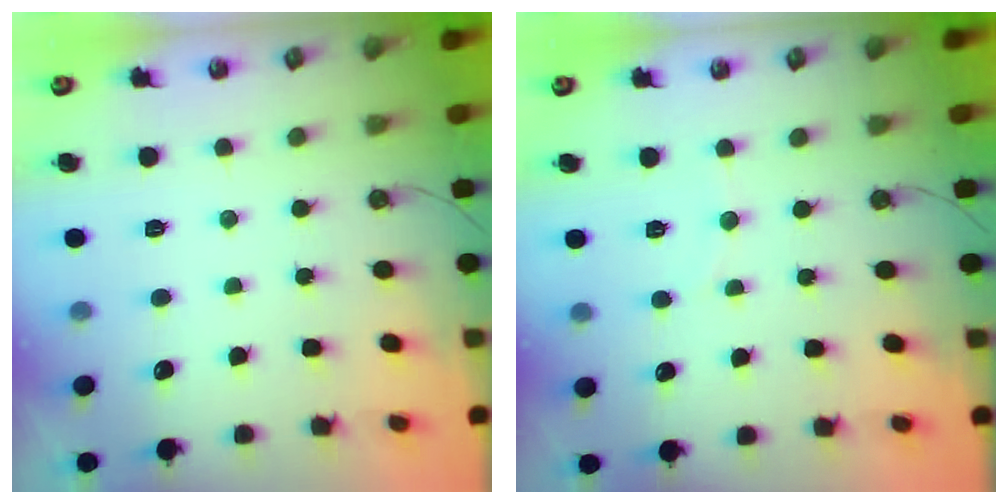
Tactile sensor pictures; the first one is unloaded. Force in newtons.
{"total": 3.7, "press": 3.7, "slide": 0.3}